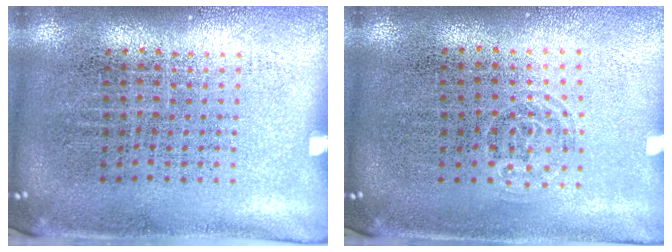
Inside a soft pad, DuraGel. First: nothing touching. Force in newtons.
{"total": 0.7, "press": 0.5, "slide": 0.5}